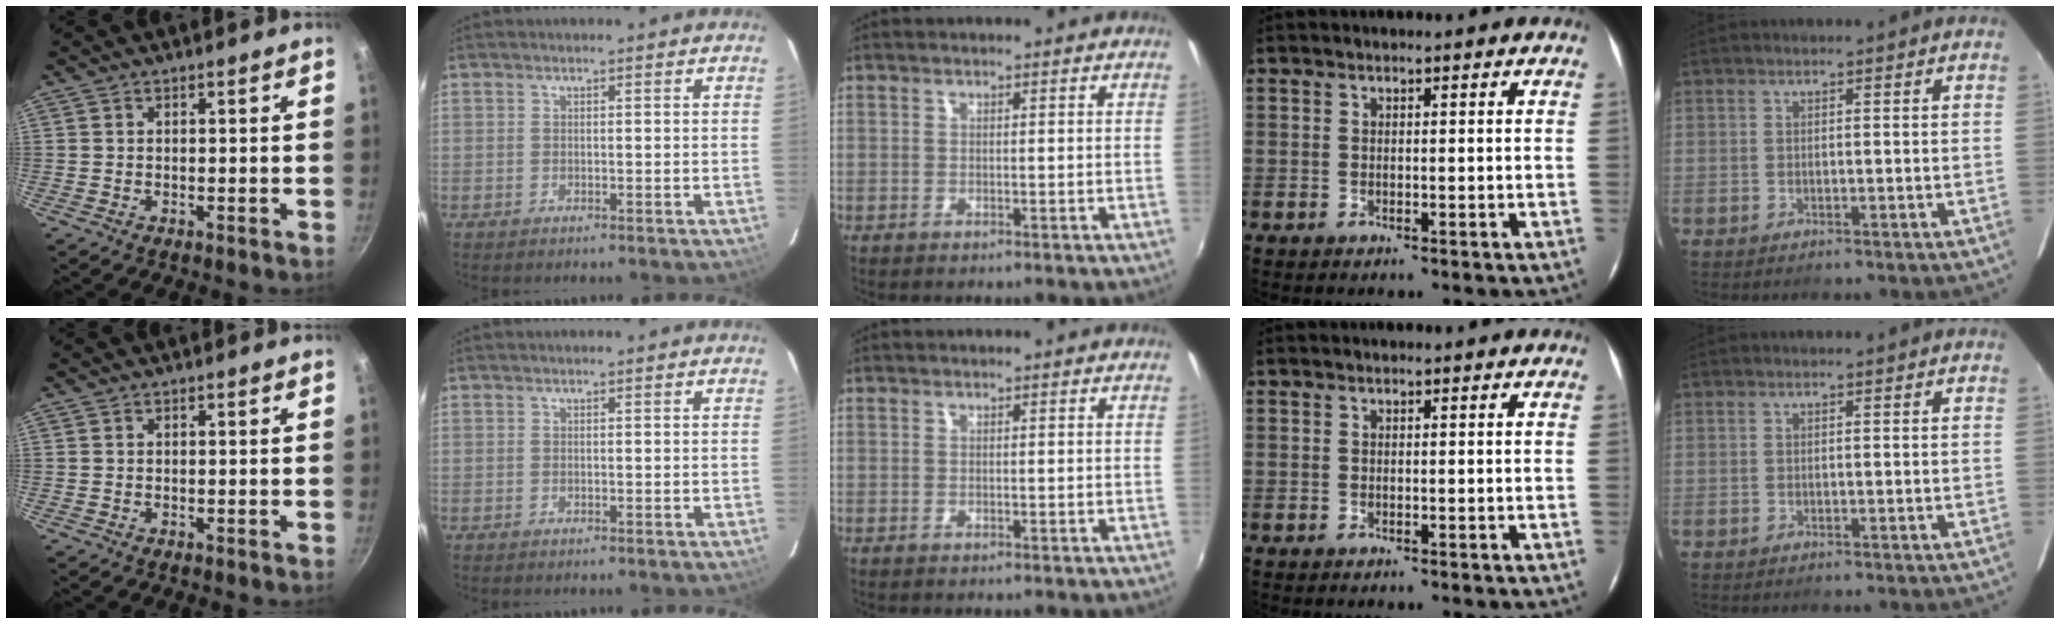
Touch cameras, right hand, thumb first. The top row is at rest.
{}